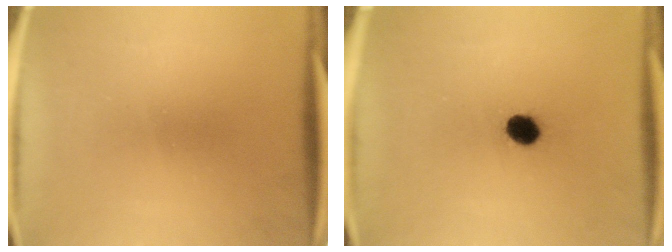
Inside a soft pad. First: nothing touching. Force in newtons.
{"total": 4.2}